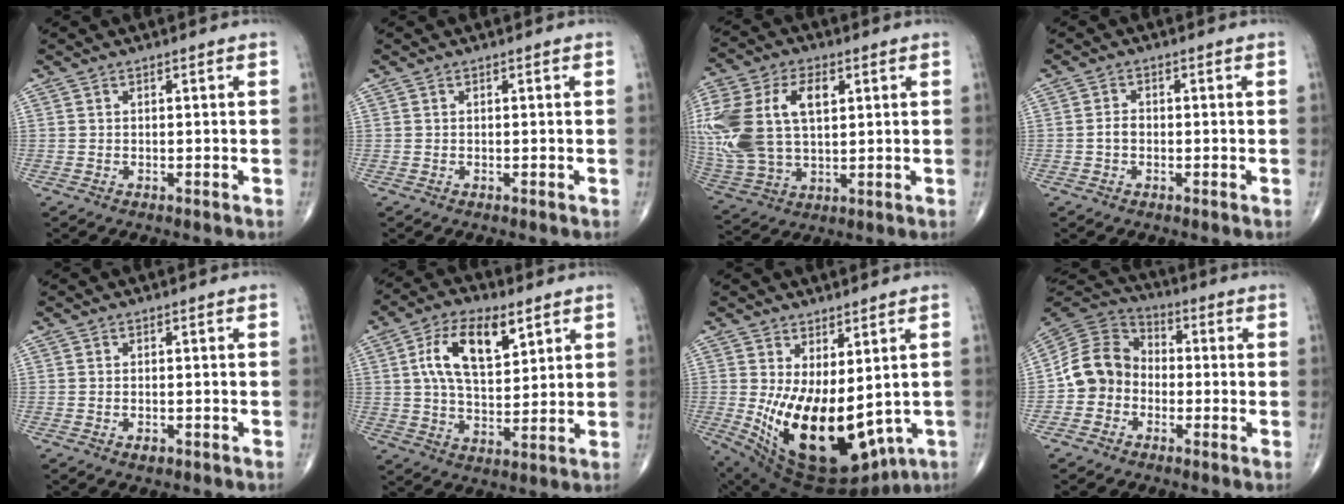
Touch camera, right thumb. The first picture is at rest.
{"total": 0.0}
{"total": 21.3, "force": [4.3, 12.9, 16.4], "torque": [-0.373, 0.009, 0.086]}
{"total": 1.9, "force": [-0.5, 1.4, 1.3], "torque": [-0.019, 0.007, -0.012]}
{"total": 1.4, "force": [-0.8, 0.8, 0.9], "torque": [-0.017, 0.004, -0.010]}
{"total": 13.1, "force": [5.0, 6.6, 10.2], "torque": [-0.168, -0.009, 0.091]}
{"total": 19.6, "force": [-2.0, 10.1, 16.7], "torque": [-0.267, -0.028, 0.006]}
{"total": 10.3, "force": [-2.4, 8.9, 4.7], "torque": [-0.071, 0.041, -0.060]}